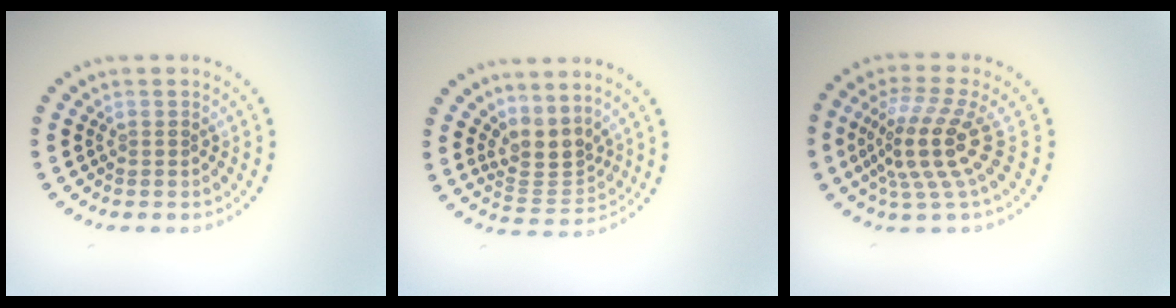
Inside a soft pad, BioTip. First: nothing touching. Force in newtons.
{"total": 3.2, "press": 2.4, "slide": 2.1}
{"total": 4.9, "press": 3.6, "slide": 3.3}